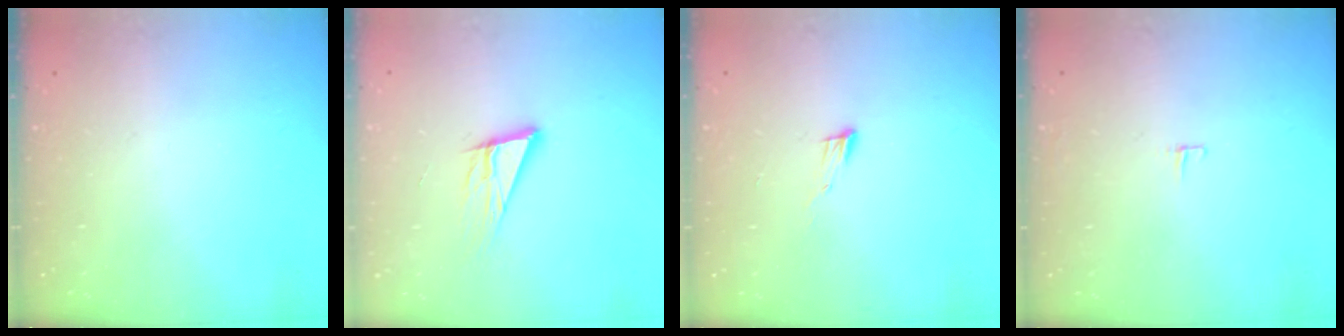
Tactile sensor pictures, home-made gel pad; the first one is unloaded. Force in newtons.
{"total": 12.2, "press": 11.7, "slide": 3.4}
{"total": 4.8, "press": 4.8, "slide": 0.6}
{"total": 3.3, "press": 3.3, "slide": 0.2}